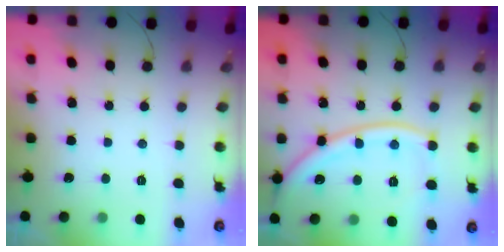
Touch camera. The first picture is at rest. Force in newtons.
{"total": 14.5, "press": 14.4, "slide": 1.7}